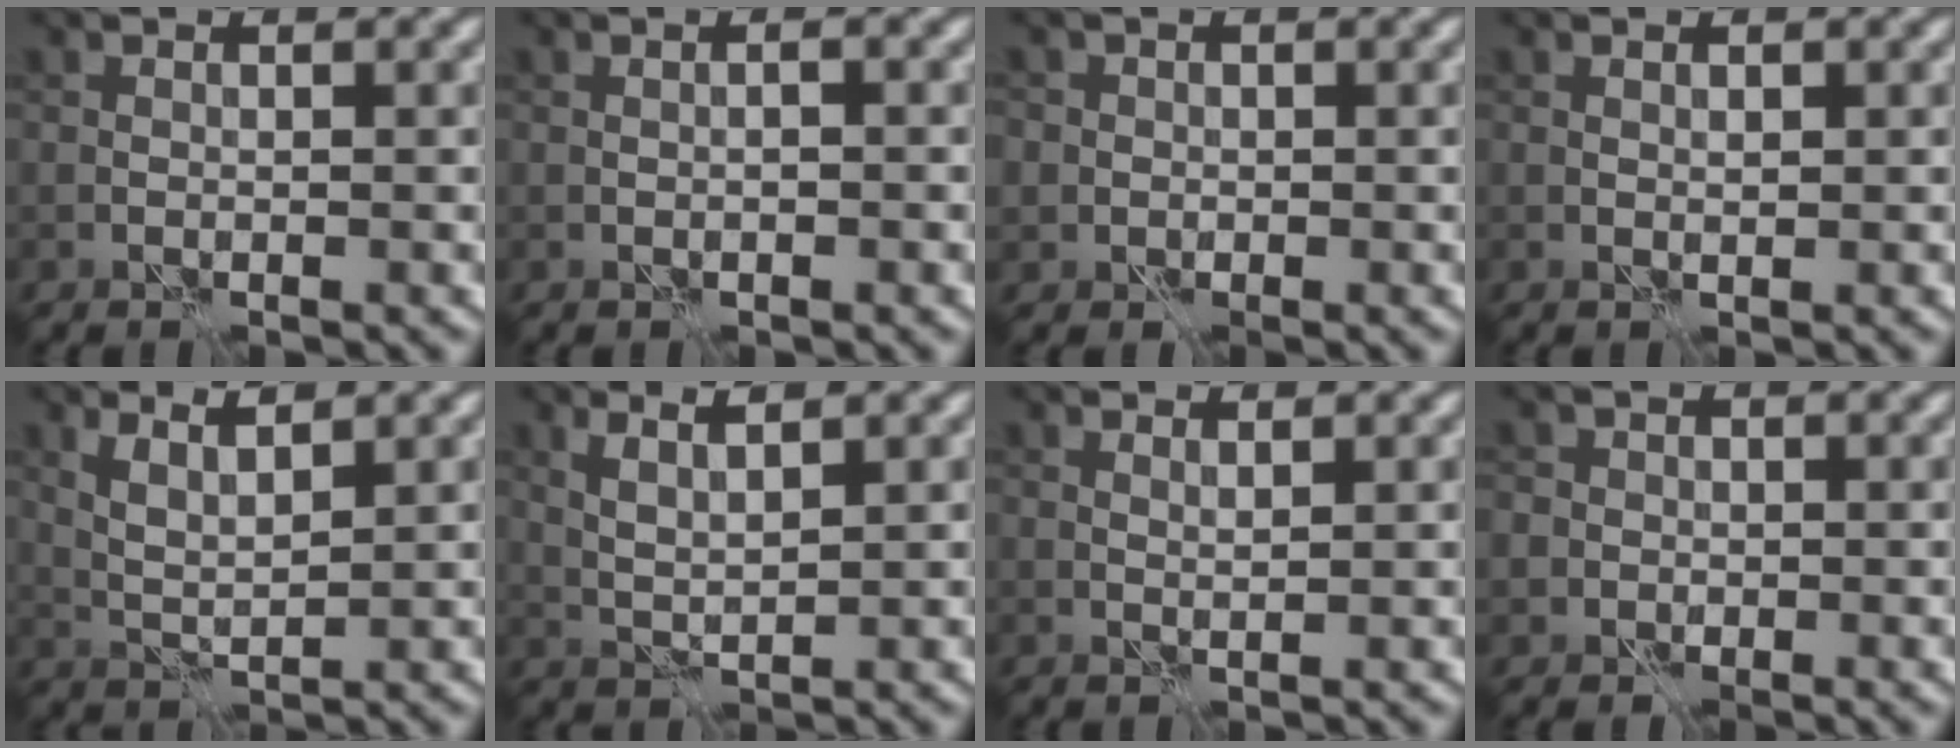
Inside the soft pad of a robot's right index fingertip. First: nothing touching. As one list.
[{"total": 1.1, "force": [-0.2, 0.2, 1.0], "torque": [-0.015, -0.002, -0.001]}, {"total": 1.4, "force": [0.2, 1.4, 0.2], "torque": [0.007, 0.003, -0.002]}, {"total": 0.8, "force": [0.2, 0.2, 0.7], "torque": [-0.014, 0.001, 0.004]}, {"total": 2.8, "force": [1.7, 0.7, 2.2], "torque": [-0.050, -0.005, 0.035]}, {"total": 2.5, "force": [1.5, 0.5, 2.0], "torque": [-0.044, -0.003, 0.031]}, {"total": 0.9, "force": [0.6, 0.0, 0.6], "torque": [-0.015, 0.000, 0.009]}, {"total": 1.8, "force": [0.0, 1.8, 0.3], "torque": [0.006, 0.008, -0.011]}]